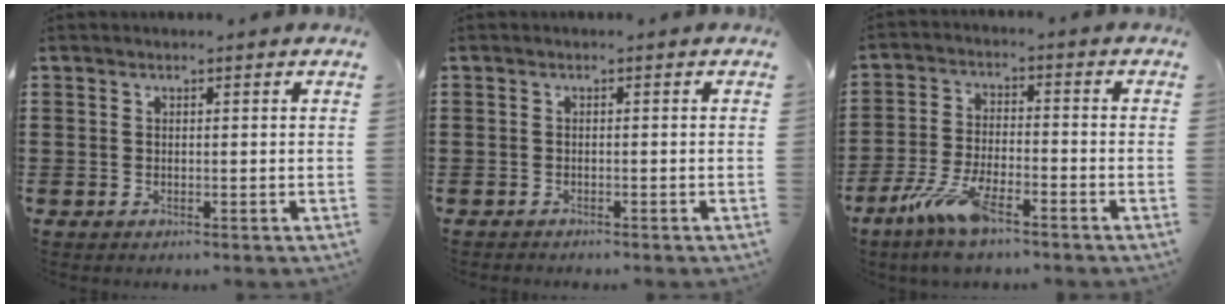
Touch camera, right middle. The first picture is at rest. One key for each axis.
{"total": 1.8, "fx": -1.7, "fy": 0.4, "fz": -0.2, "tx": -0.003, "ty": 0.000, "tz": -0.039}
{"total": 8.7, "fx": -5.9, "fy": 2.2, "fz": 6.0, "tx": -0.141, "ty": -0.012, "tz": -0.114}